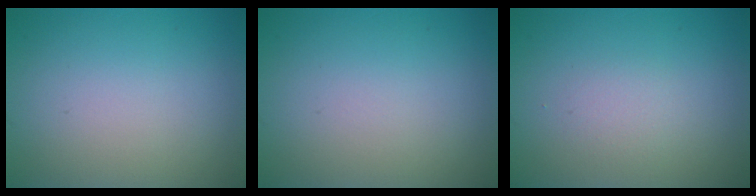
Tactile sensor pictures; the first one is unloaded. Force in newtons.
{"total": 0.0}
{"total": 1.2, "press": 1.2, "slide": 0.1}